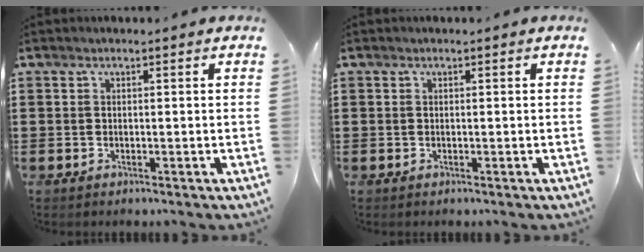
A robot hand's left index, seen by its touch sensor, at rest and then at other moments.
{"total": 0.0}